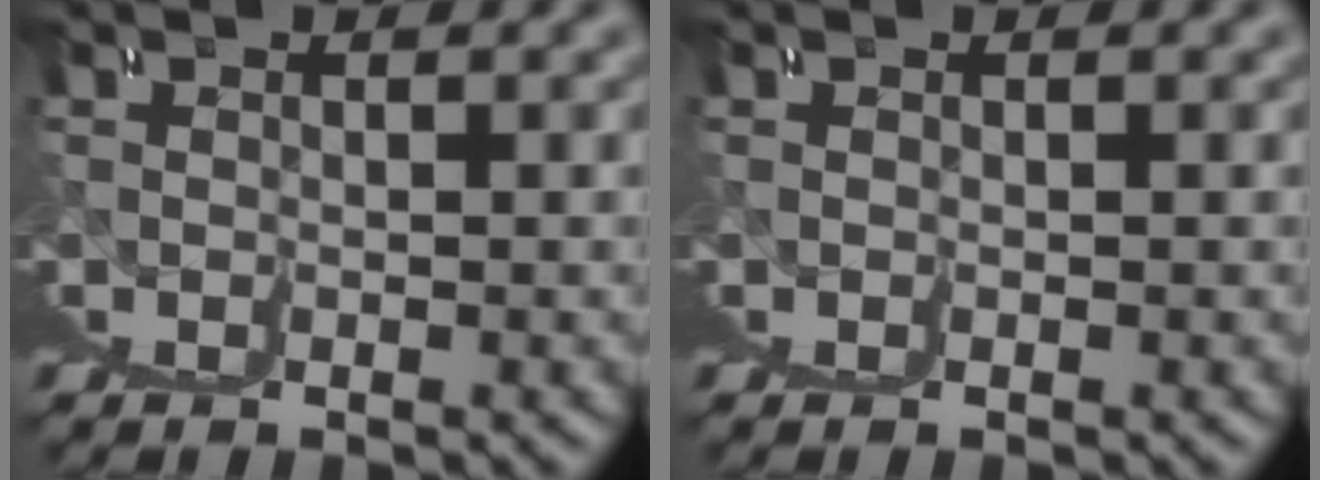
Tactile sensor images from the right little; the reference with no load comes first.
{"total": 0.0}